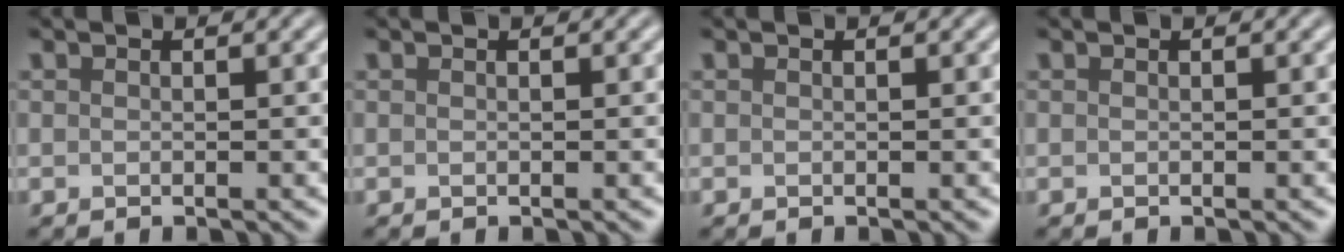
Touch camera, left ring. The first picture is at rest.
{"total": 0.0}
{"total": 0.0}
{"total": 0.0}